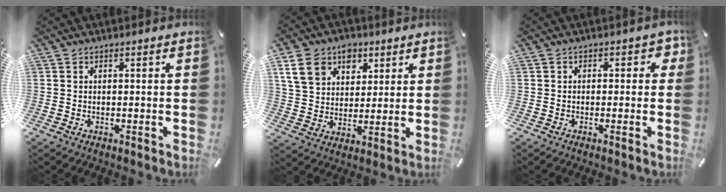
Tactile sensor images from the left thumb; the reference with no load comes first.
{"total": 11.5, "force": [5.1, 9.0, 4.9], "torque": [-0.090, -0.008, 0.096]}
{"total": 2.2, "force": [-0.4, 1.6, 1.5], "torque": [-0.012, 0.004, -0.013]}